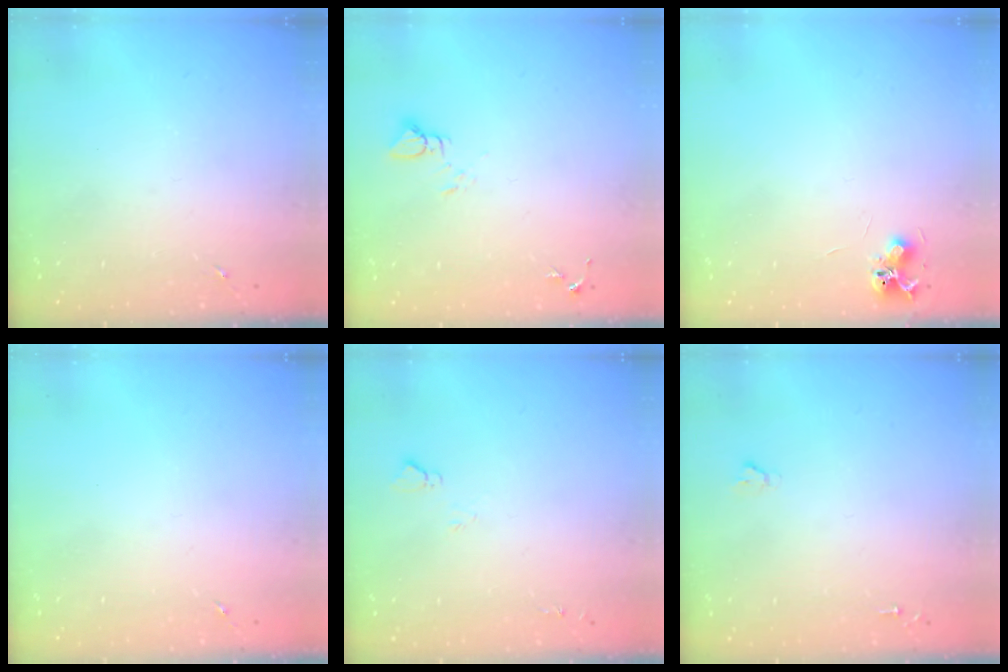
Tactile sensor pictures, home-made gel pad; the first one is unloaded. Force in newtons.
{"total": 3.1, "press": 3.1, "slide": 0.1}
{"total": 6.5, "press": 6.5, "slide": 0.8}
{"total": 0.0}
{"total": 4.9, "press": 4.9, "slide": 0.6}
{"total": 1.6, "press": 1.6, "slide": 0.2}